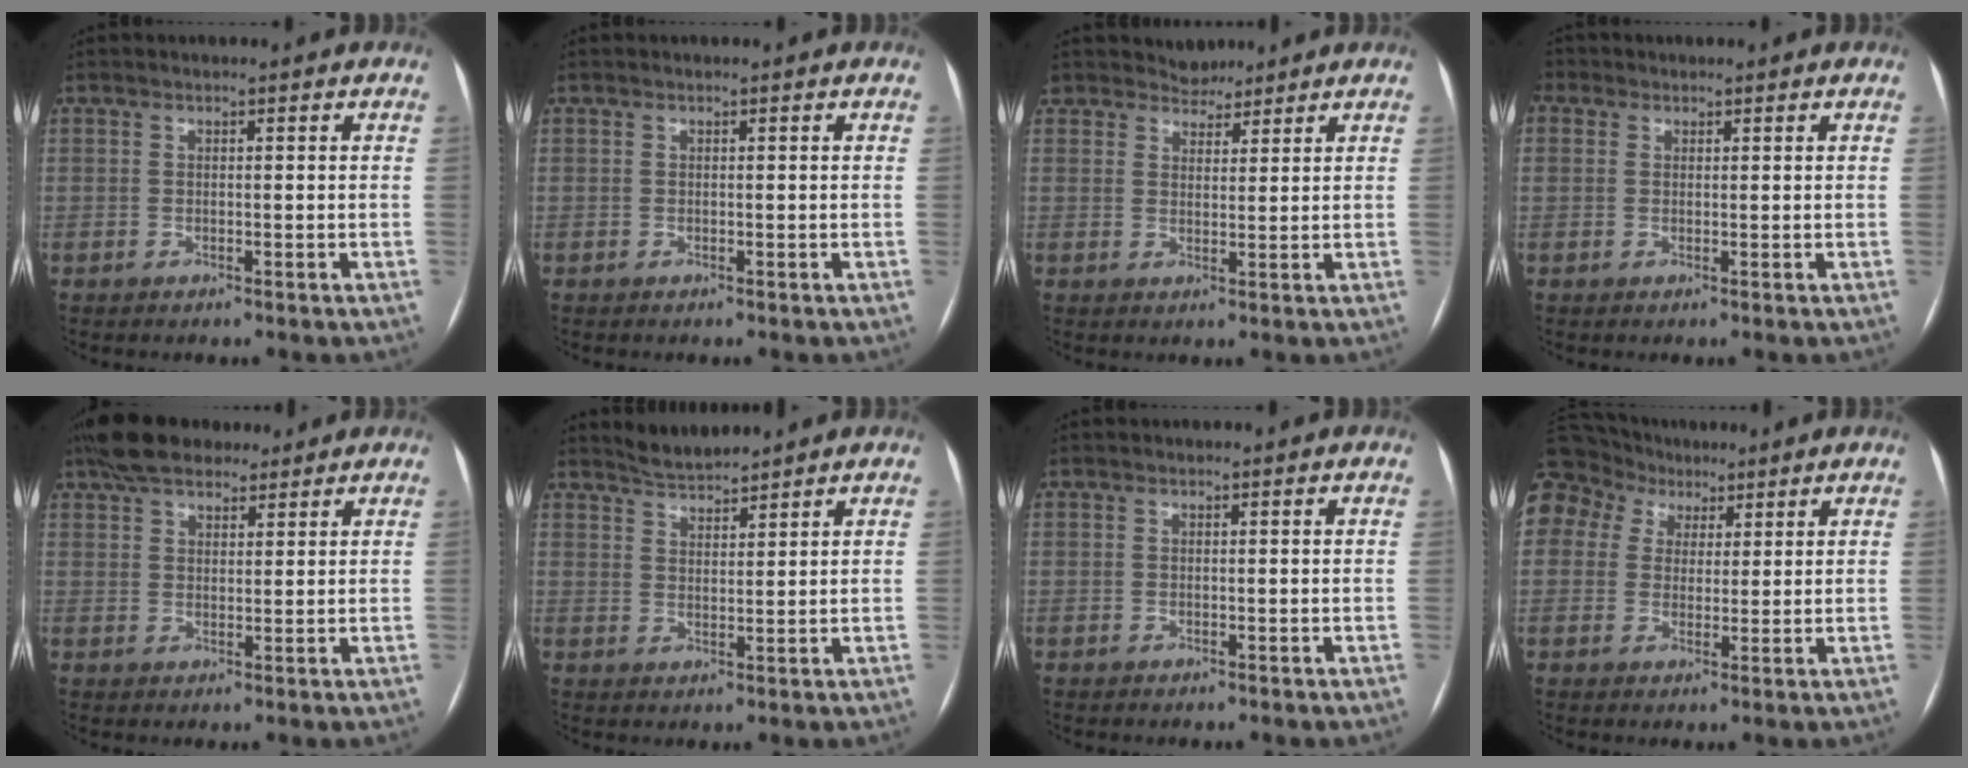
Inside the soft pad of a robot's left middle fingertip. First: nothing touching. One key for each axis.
{"total": 0.0}
{"total": 3.3, "fx": 3.0, "fy": 1.4, "fz": -0.4, "tx": 0.008, "ty": 0.005, "tz": 0.048}
{"total": 2.3, "fx": 0.8, "fy": 2.0, "fz": 0.7, "tx": -0.025, "ty": 0.010, "tz": 0.018}
{"total": 9.4, "fx": 7.4, "fy": 4.0, "fz": 4.2, "tx": -0.069, "ty": 0.033, "tz": 0.127}
{"total": 3.7, "fx": 3.7, "fy": 0.1, "fz": 0.1, "tx": -0.007, "ty": 0.008, "tz": 0.070}
{"total": 0.0}
{"total": 13.3, "fx": 7.3, "fy": 10.2, "fz": 4.2, "tx": -0.136, "ty": 0.072, "tz": 0.142}